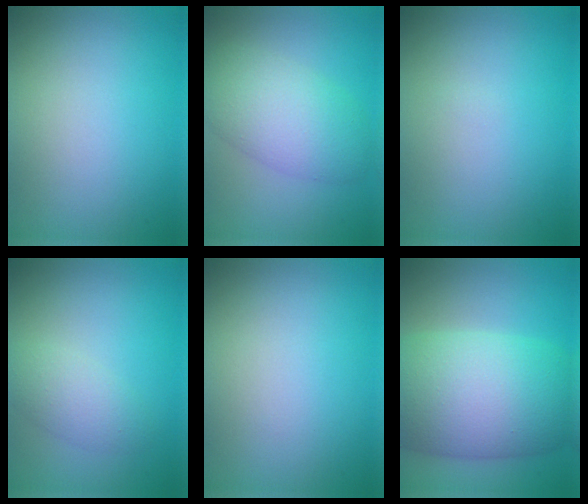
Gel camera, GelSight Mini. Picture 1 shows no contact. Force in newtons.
{"total": 5.8, "press": 5.8, "slide": 0.1}
{"total": 0.0}
{"total": 2.3, "press": 2.3, "slide": 0.1}
{"total": 0.0}
{"total": 11.9, "press": 11.9, "slide": 0.3}